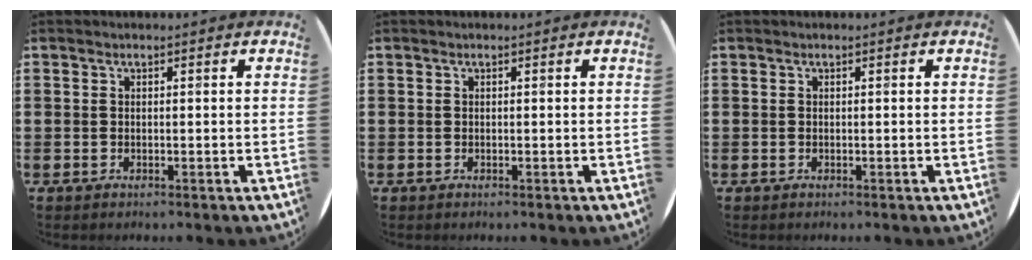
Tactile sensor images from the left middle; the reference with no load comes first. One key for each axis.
{"total": 0.0}
{"total": 0.0}